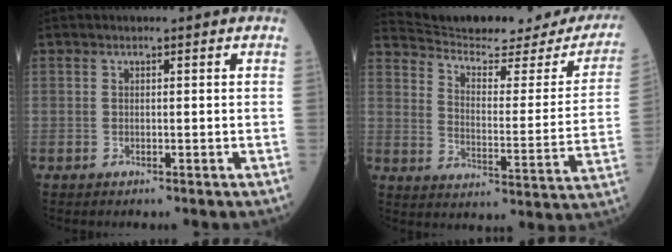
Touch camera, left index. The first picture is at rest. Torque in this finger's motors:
{"motor_torque": [-0.37, -1.30, 0.33, 0.04]}